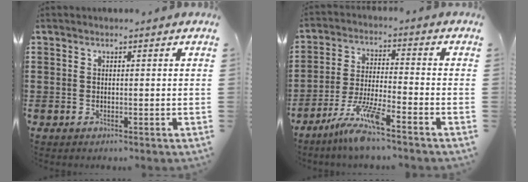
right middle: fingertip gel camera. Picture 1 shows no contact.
{"total": 8.0, "force": [-6.1, 0.2, 5.1], "torque": [-0.113, -0.015, -0.119]}